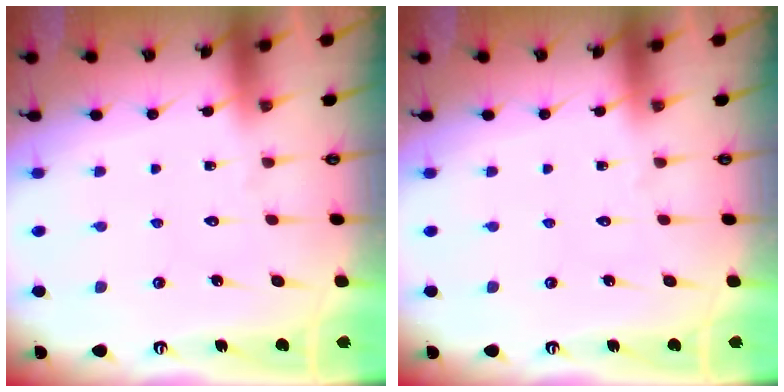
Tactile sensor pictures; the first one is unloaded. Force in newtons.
{"total": 0.0}